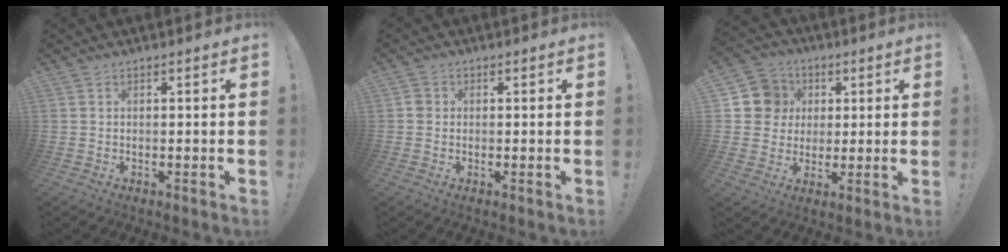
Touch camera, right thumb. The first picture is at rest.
{"total": 2.0, "force": [0.0, 1.8, 0.8], "torque": [-0.013, 0.006, 0.000]}
{"total": 10.5, "force": [2.2, 10.0, 2.4], "torque": [-0.022, -0.003, 0.048]}